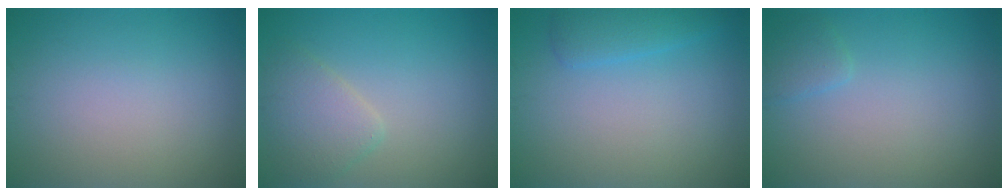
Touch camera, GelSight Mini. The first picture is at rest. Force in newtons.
{"total": 3.0, "press": 3.0, "slide": 0.2}
{"total": 2.2, "press": 2.2, "slide": 0.0}
{"total": 1.2, "press": 1.2, "slide": 0.1}